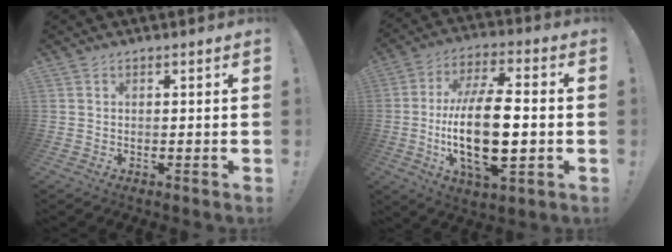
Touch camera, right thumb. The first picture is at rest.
{"total": 20.2, "force": [-2.8, 8.2, 18.3], "torque": [-0.349, -0.003, -0.049]}